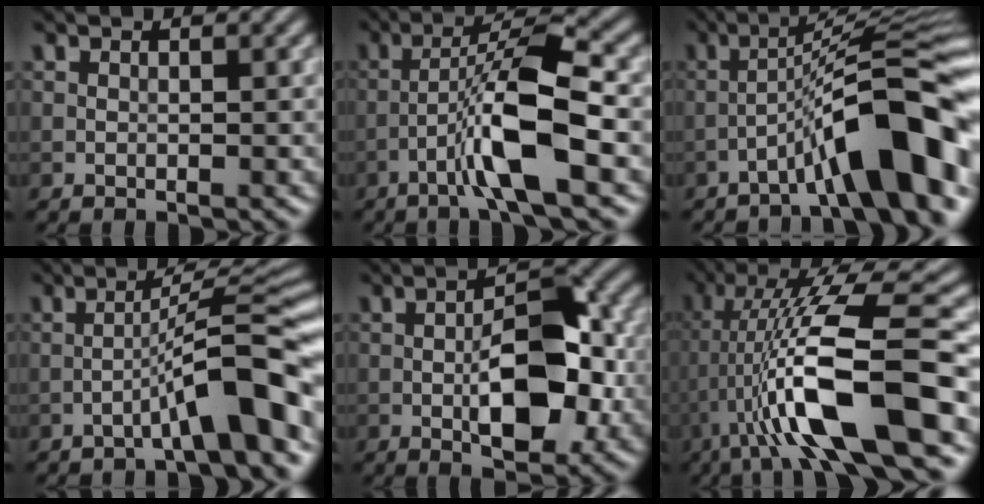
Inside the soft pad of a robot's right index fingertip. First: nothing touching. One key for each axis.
{"total": 7.5, "fx": -2.8, "fy": 0.8, "fz": 6.9, "tx": -0.122, "ty": 0.022, "tz": -0.054}
{"total": 10.0, "fx": -5.0, "fy": 1.5, "fz": 8.5, "tx": -0.122, "ty": 0.034, "tz": -0.078}
{"total": 7.2, "fx": -3.5, "fy": 0.6, "fz": 6.3, "tx": -0.095, "ty": 0.032, "tz": -0.058}
{"total": 8.0, "fx": -1.5, "fy": 3.6, "fz": 7.0, "tx": -0.110, "ty": 0.007, "tz": -0.024}
{"total": 12.3, "fx": -3.3, "fy": 2.3, "fz": 11.6, "tx": -0.207, "ty": 0.022, "tz": -0.056}